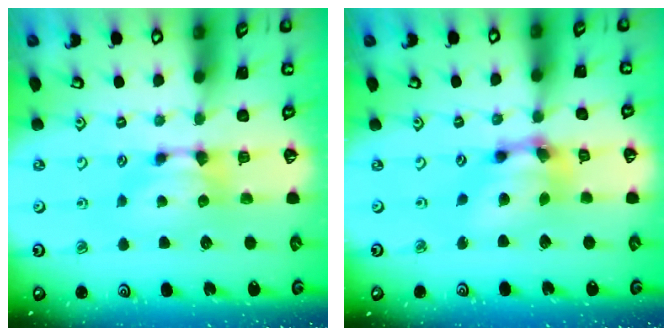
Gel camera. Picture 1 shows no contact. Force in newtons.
{"total": 6.4, "press": 6.0, "slide": 2.0}